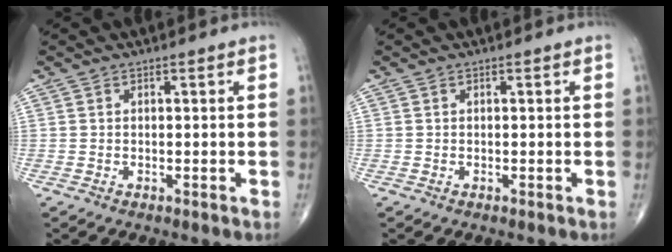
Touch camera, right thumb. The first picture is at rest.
{"total": 0.0}